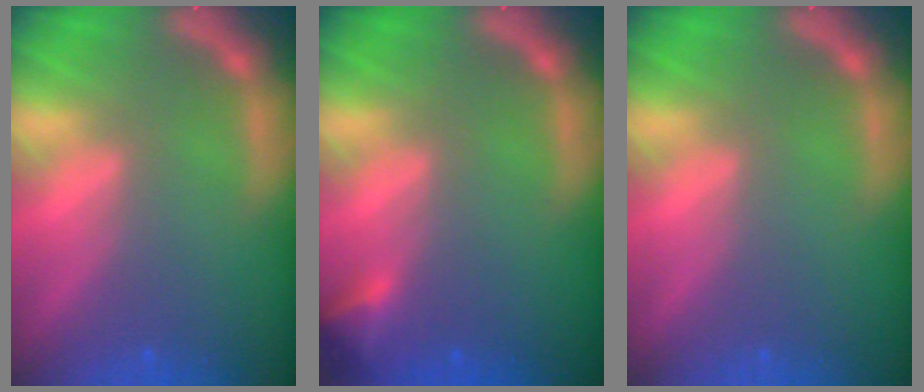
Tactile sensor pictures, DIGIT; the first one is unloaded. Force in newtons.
{"total": 1.9}
{"total": 0.0}